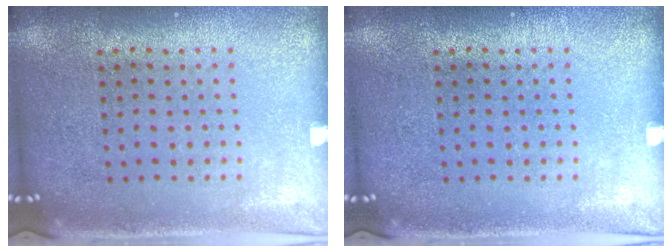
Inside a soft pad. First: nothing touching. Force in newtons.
{"total": 0.0}